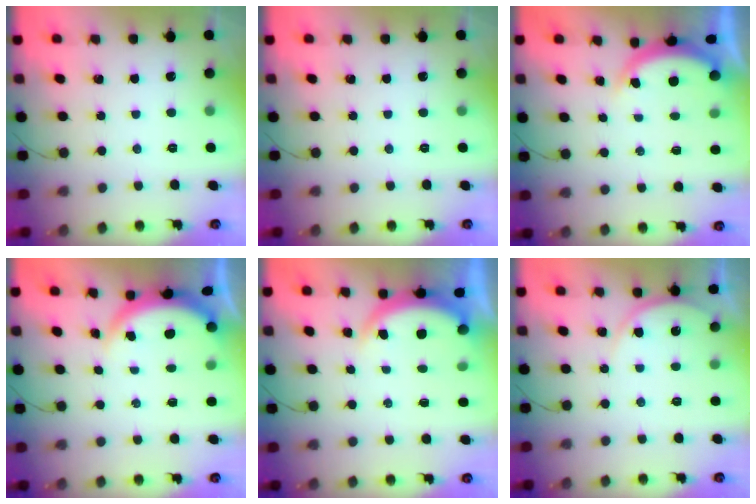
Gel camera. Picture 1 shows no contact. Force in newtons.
{"total": 0.0}
{"total": 4.6, "press": 4.6, "slide": 0.6}
{"total": 3.6, "press": 3.6, "slide": 0.6}
{"total": 5.5, "press": 5.5, "slide": 0.4}
{"total": 4.6, "press": 4.6, "slide": 0.5}